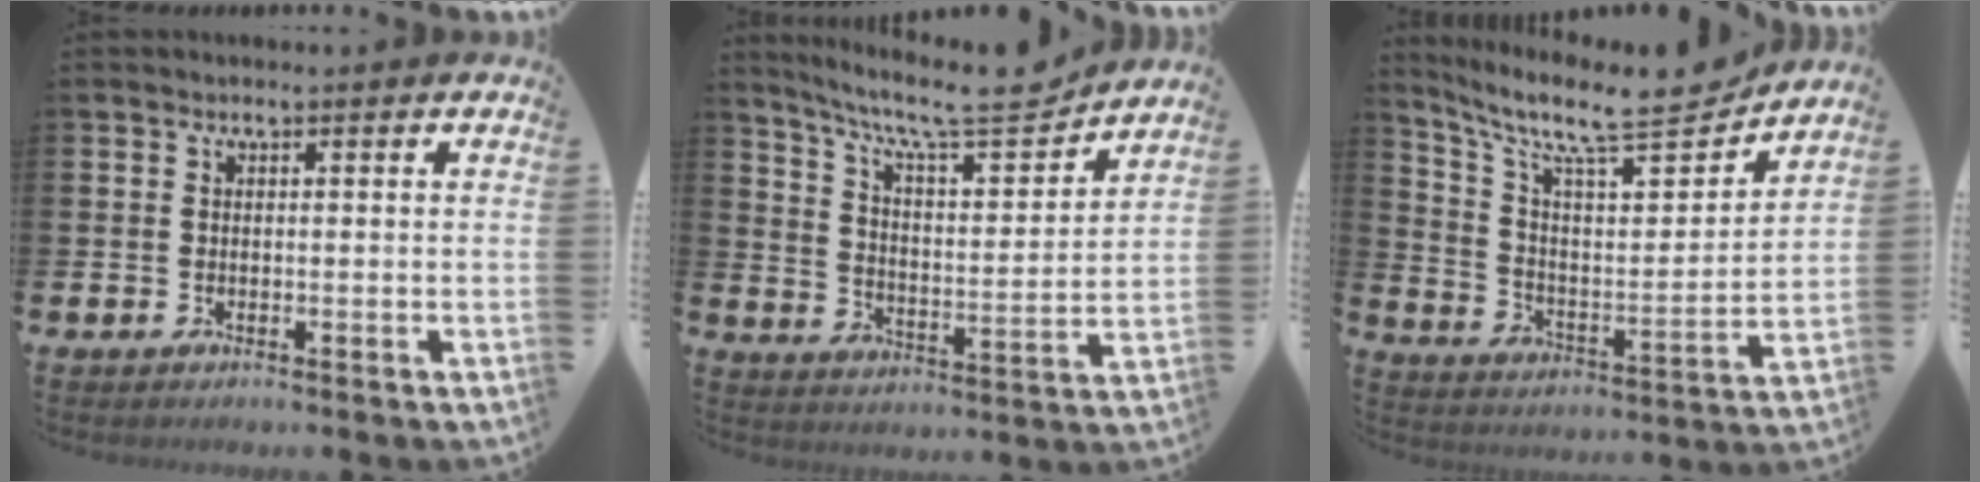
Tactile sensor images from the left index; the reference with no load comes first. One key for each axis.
{"total": 9.5, "fx": 8.3, "fy": 1.4, "fz": 4.5, "tx": -0.109, "ty": -0.058, "tz": 0.136}
{"total": 11.0, "fx": 9.5, "fy": 2.1, "fz": 5.2, "tx": -0.123, "ty": -0.076, "tz": 0.154}